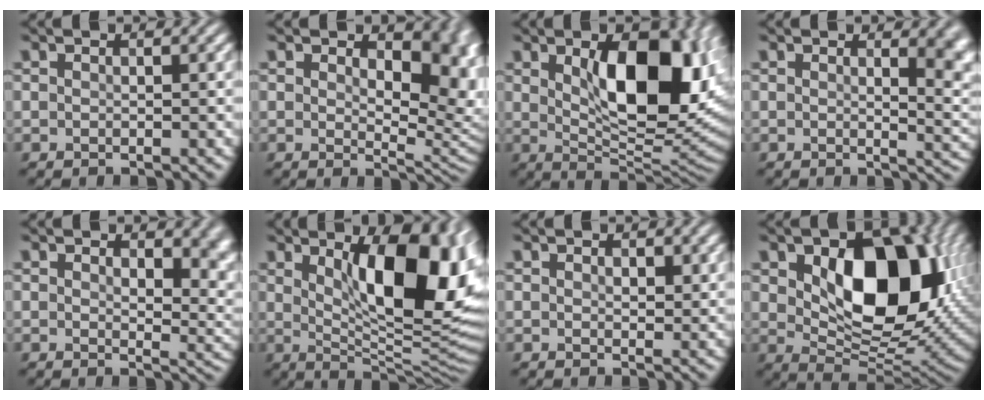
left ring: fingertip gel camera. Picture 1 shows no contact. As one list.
[{"total": 7.8, "force": [2.3, 4.4, 6.1], "torque": [-0.082, -0.019, 0.042]}, {"total": 12.2, "force": [2.5, 5.5, 10.6], "torque": [-0.145, -0.003, 0.045]}, {"total": 4.7, "force": [1.8, 1.9, 3.9], "torque": [-0.022, -0.006, 0.029]}, {"total": 5.3, "force": [2.0, 2.9, 4.0], "torque": [-0.041, -0.017, 0.039]}, {"total": 13.6, "force": [3.5, 5.3, 12.0], "torque": [-0.147, -0.002, 0.053]}, {"total": 1.3, "force": [0.7, 0.7, 0.8], "torque": [-0.010, -0.004, 0.015]}, {"total": 12.4, "force": [2.6, 7.5, 9.6], "torque": [-0.137, -0.008, 0.052]}]